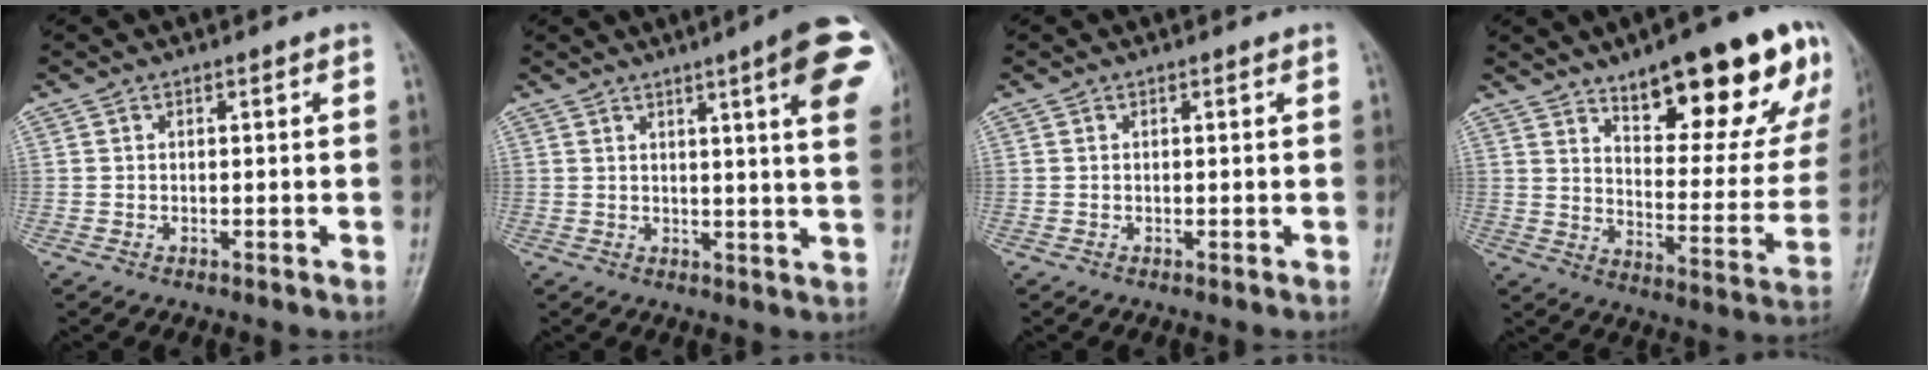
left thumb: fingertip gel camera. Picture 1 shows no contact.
{"total": 12.8, "force": [5.3, 1.3, 11.6], "torque": [-0.134, -0.016, 0.057]}
{"total": 0.0}
{"total": 25.1, "force": [14.8, 8.5, 18.4], "torque": [-0.198, -0.054, 0.213]}